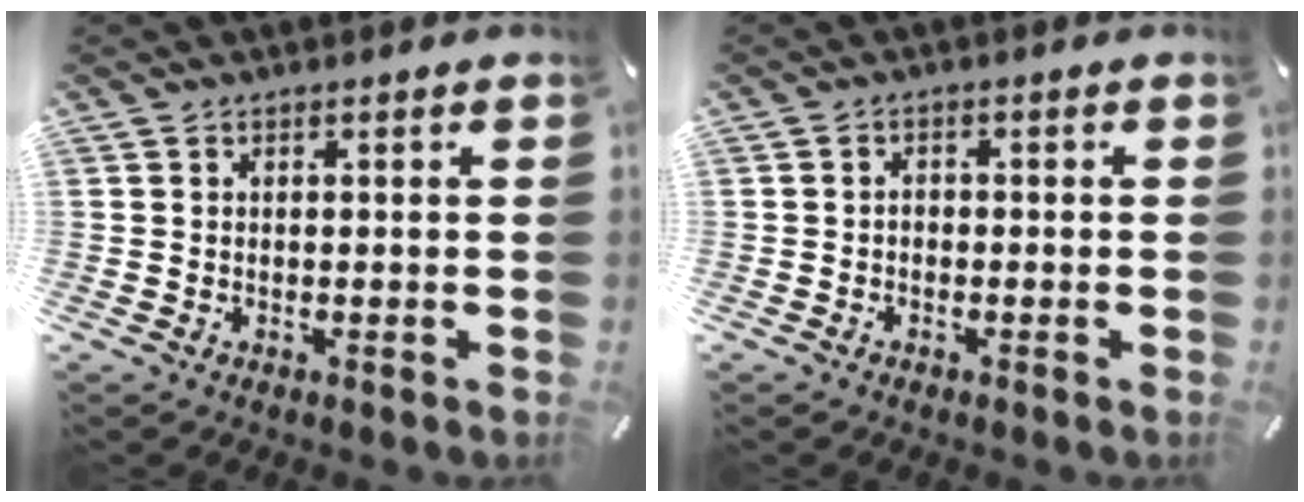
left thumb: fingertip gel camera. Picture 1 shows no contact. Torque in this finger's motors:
{"motor_torque": [-0.01, -0.09, 0.06, 0.01, 0.00]}